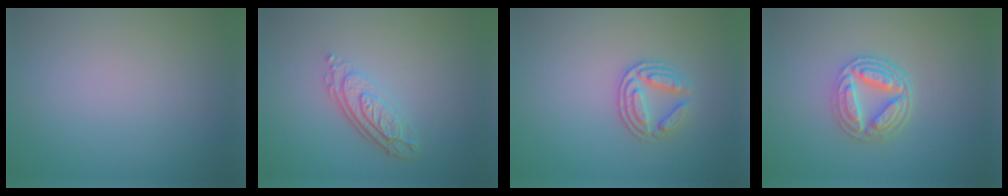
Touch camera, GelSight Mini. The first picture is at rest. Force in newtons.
{"total": 4.0, "press": 2.8, "slide": 2.8}
{"total": 2.9, "press": 2.6, "slide": 1.1}
{"total": 5.0, "press": 3.8, "slide": 3.2}